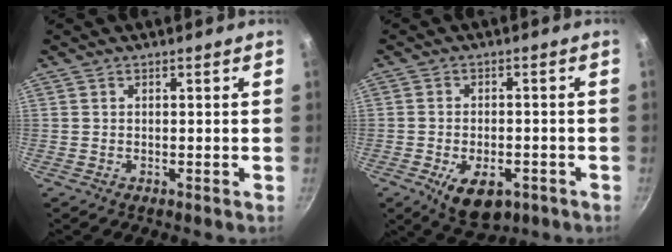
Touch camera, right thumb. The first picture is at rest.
{"total": 9.1, "force": [-3.9, 5.0, 6.4], "torque": [-0.086, 0.010, -0.050]}